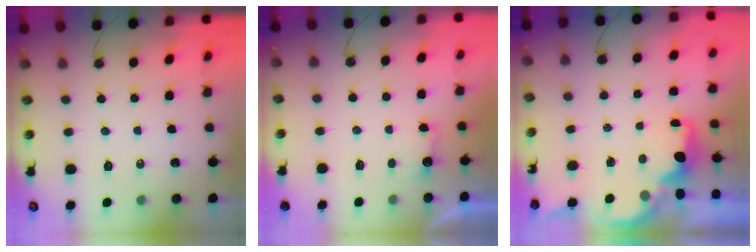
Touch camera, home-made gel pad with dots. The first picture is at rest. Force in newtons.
{"total": 2.3, "press": 2.2, "slide": 0.8}
{"total": 1.8, "press": 1.7, "slide": 0.6}